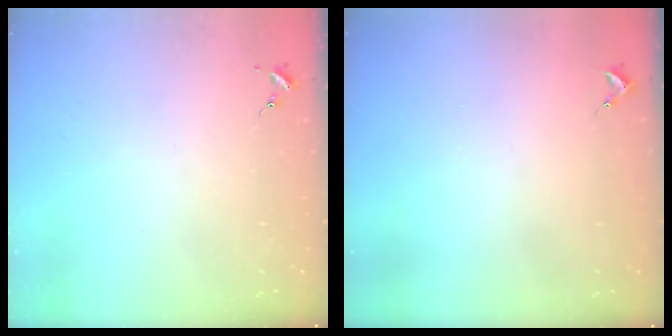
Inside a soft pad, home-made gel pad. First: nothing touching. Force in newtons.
{"total": 0.9, "press": 0.9, "slide": 0.0}